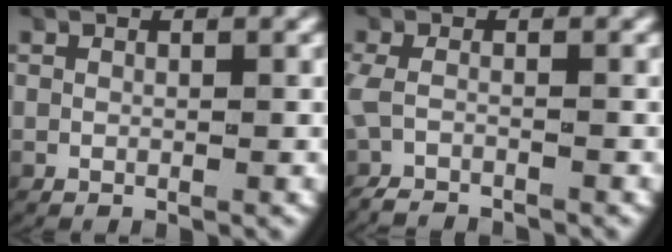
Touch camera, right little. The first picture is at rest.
{"total": 3.3, "force": [-2.9, 1.1, 1.2], "torque": [-0.047, -0.017, -0.039]}